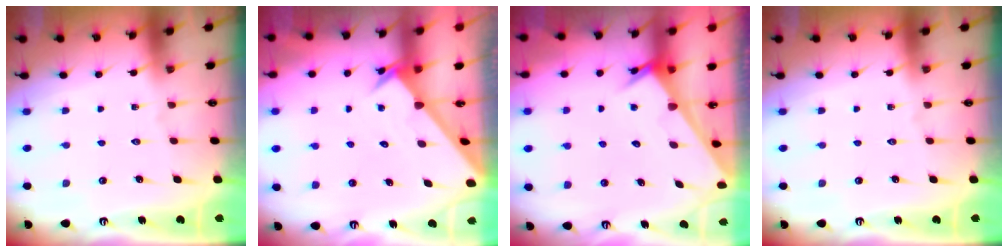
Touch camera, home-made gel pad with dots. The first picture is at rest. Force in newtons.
{"total": 2.3, "press": 2.3, "slide": 0.2}
{"total": 2.6, "press": 2.6, "slide": 0.1}
{"total": 0.0}